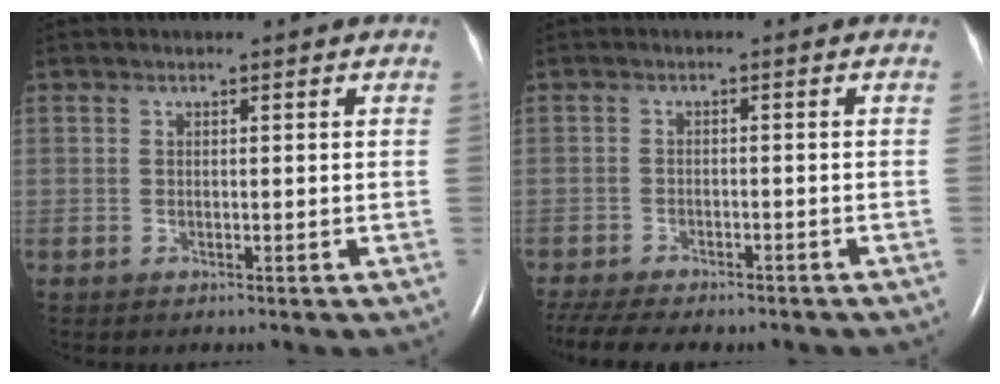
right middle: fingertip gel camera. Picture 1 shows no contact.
{"total": 12.5, "force": [-10.3, 4.0, 5.9], "torque": [-0.123, -0.007, -0.138]}